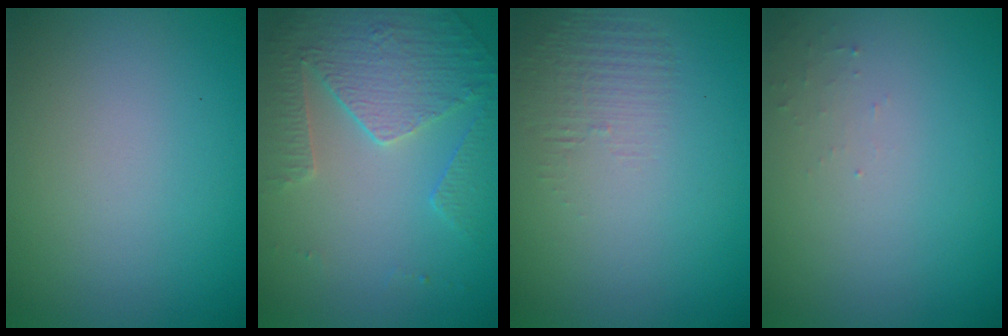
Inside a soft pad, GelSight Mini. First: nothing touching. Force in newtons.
{"total": 3.8, "press": 3.5, "slide": 1.6}
{"total": 1.2, "press": 0.1, "slide": 1.2}
{"total": 0.7, "press": 0.7, "slide": 0.2}